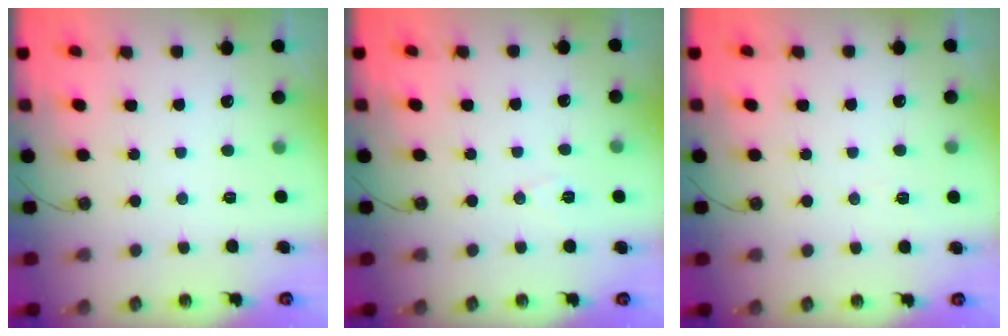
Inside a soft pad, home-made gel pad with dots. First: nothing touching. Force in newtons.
{"total": 6.2, "press": 4.3, "slide": 4.5}
{"total": 4.8, "press": 2.0, "slide": 4.3}